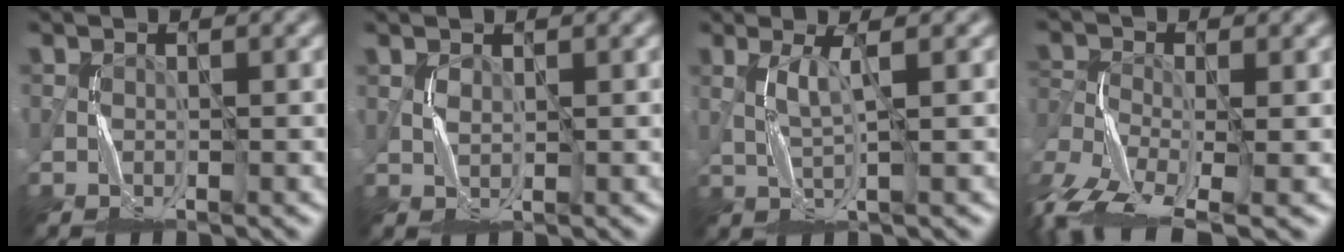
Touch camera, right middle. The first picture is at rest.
{"total": 0.9, "force": [0.5, 0.5, 0.5], "torque": [-0.013, -0.002, 0.014]}
{"total": 1.7, "force": [0.3, 0.0, 1.7], "torque": [-0.041, -0.003, 0.012]}
{"total": 9.0, "force": [-6.5, 3.4, 5.1], "torque": [-0.106, -0.017, -0.131]}